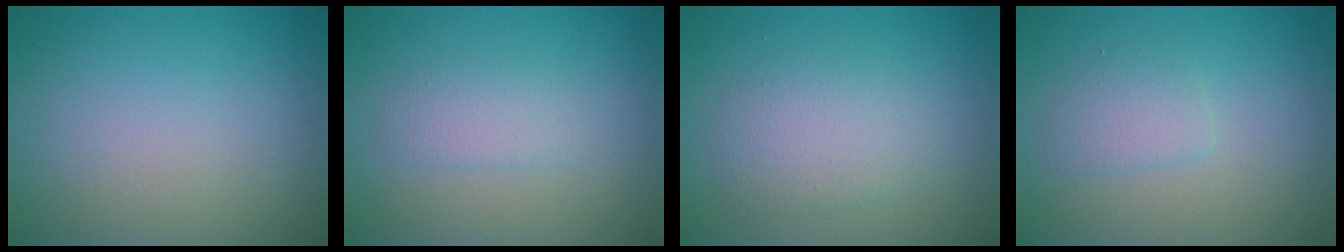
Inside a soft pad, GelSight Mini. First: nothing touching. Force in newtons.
{"total": 1.7, "press": 1.7, "slide": 0.1}
{"total": 2.9, "press": 2.9, "slide": 0.1}
{"total": 1.7, "press": 1.7, "slide": 0.1}